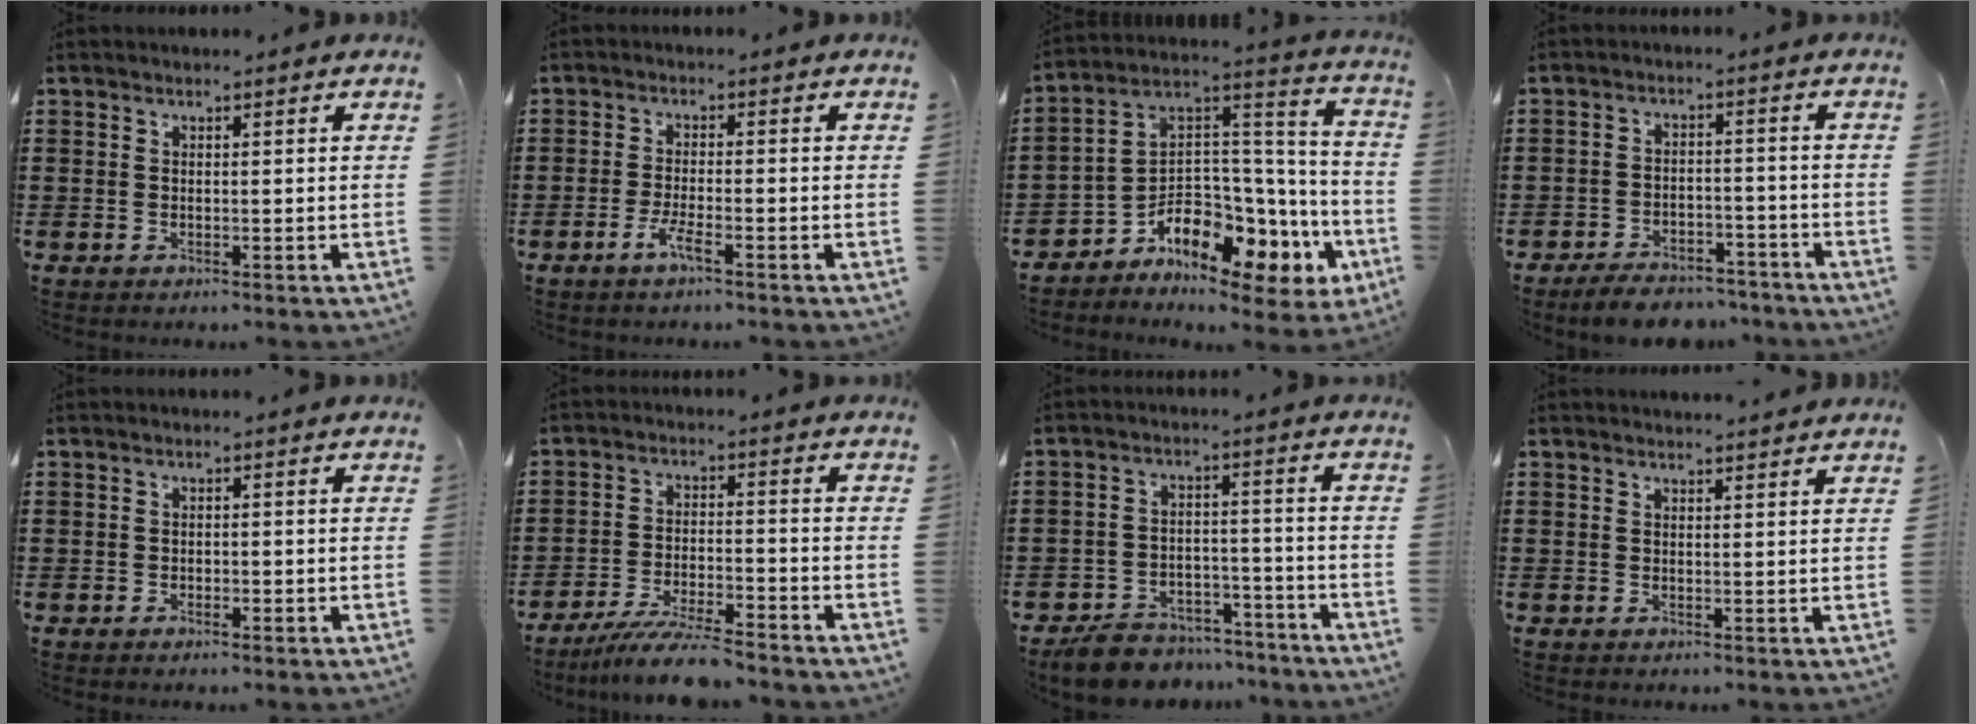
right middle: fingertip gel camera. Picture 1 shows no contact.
{"total": 3.2, "force": [-1.9, 0.2, 2.6], "torque": [-0.059, -0.006, -0.037]}
{"total": 7.9, "force": [-5.6, 3.6, 4.3], "torque": [-0.091, -0.022, -0.107]}
{"total": 5.2, "force": [-5.0, 0.9, 1.3], "torque": [-0.020, 0.008, -0.096]}
{"total": 0.8, "force": [-0.6, 0.2, 0.4], "torque": [-0.011, -0.006, -0.009]}
{"total": 6.9, "force": [-6.2, 0.1, 3.0], "torque": [-0.064, -0.011, -0.117]}
{"total": 6.2, "force": [-6.0, 1.5, 0.6], "torque": [-0.014, 0.021, -0.119]}
{"total": 1.3, "force": [1.2, -0.1, 0.2], "torque": [0.002, -0.004, 0.021]}